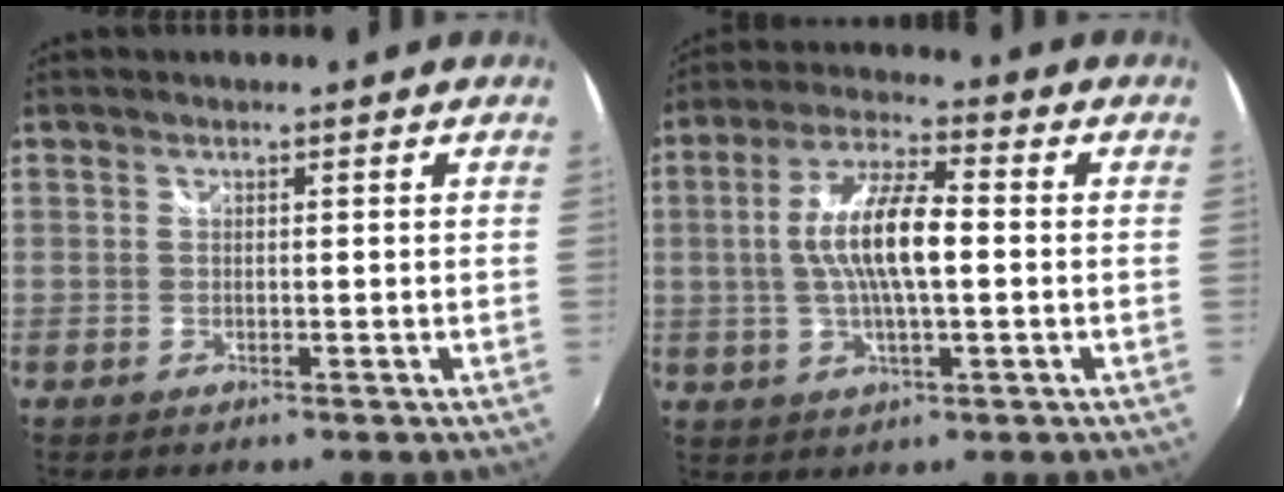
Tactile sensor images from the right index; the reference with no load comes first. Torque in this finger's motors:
{"motor_torque": [1.36, 0.02, 0.91, 0.21]}